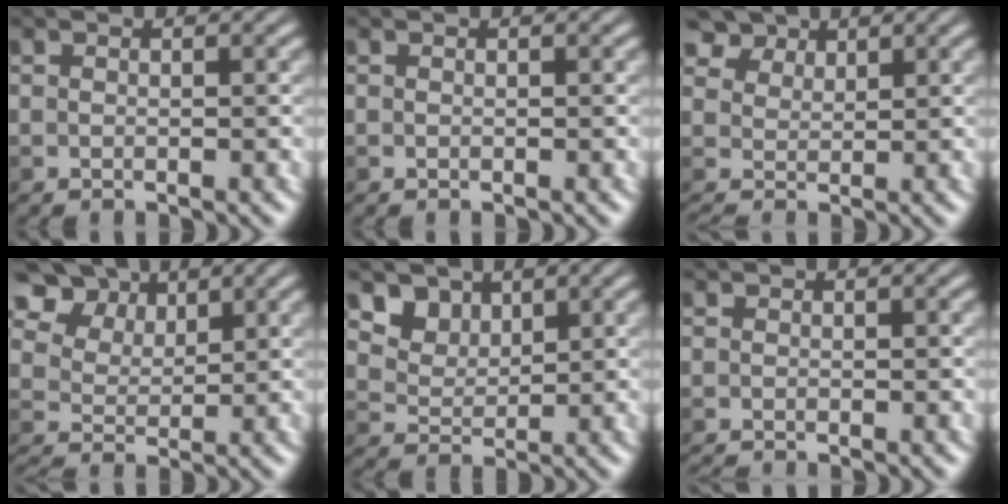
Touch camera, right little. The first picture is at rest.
{"total": 0.0}
{"total": 4.4, "force": [3.6, 2.2, 1.2], "torque": [-0.033, -0.007, 0.074]}
{"total": 8.3, "force": [5.8, 4.6, 3.8], "torque": [-0.084, 0.007, 0.098]}
{"total": 4.1, "force": [2.8, 2.7, 1.2], "torque": [-0.035, -0.021, 0.064]}
{"total": 0.0}